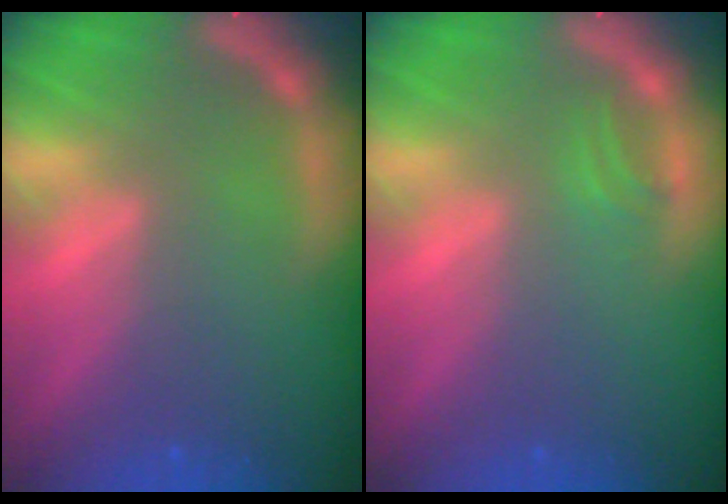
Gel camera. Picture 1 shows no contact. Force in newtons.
{"total": 0.9}